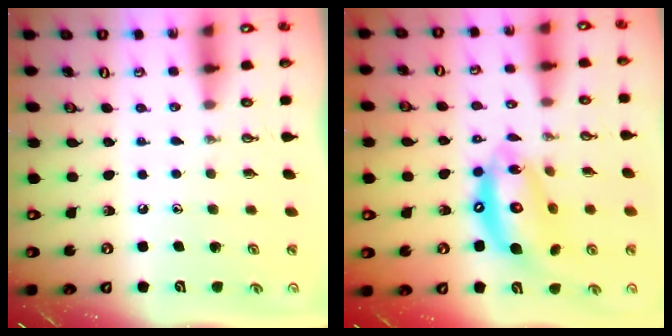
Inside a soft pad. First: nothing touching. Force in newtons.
{"total": 15.7, "press": 15.6, "slide": 1.4}